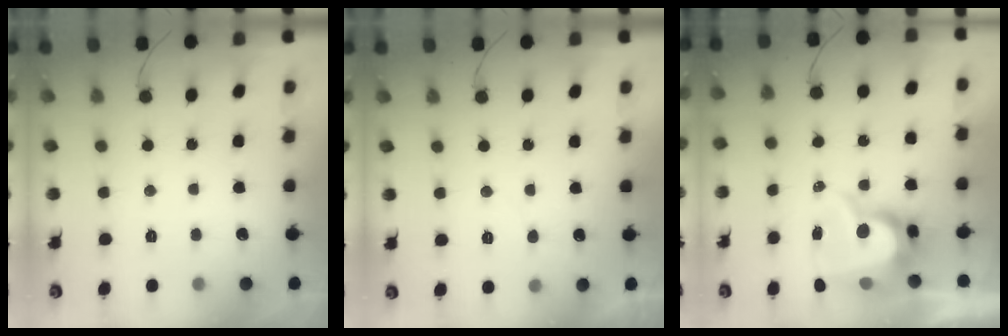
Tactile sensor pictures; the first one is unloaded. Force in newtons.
{"total": 4.0, "press": 4.0, "slide": 0.5}
{"total": 13.3, "press": 13.3, "slide": 0.7}